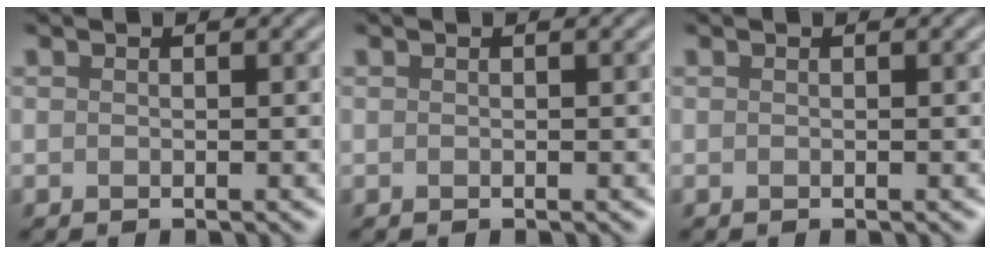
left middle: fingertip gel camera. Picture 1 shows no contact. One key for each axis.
{"total": 0.0}
{"total": 0.0}